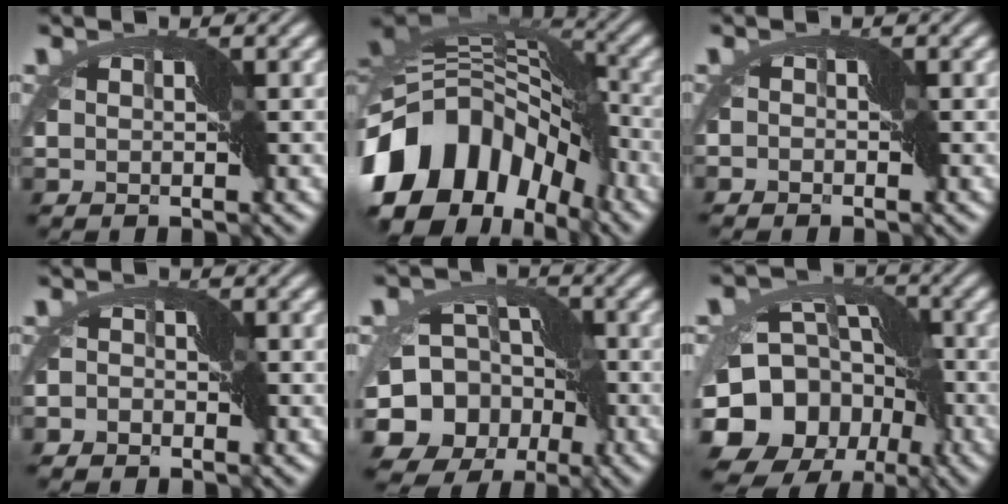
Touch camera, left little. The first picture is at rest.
{"total": 15.2, "force": [-6.4, 9.9, 9.6], "torque": [-0.212, 0.003, -0.122]}
{"total": 1.7, "force": [-1.5, 0.8, 0.1], "torque": [-0.006, 0.006, -0.027]}
{"total": 4.1, "force": [-3.5, 2.0, 0.4], "torque": [0.005, -0.003, -0.060]}
{"total": 12.6, "force": [-4.6, 10.4, 5.4], "torque": [-0.094, -0.021, -0.098]}
{"total": 14.6, "force": [-5.4, 11.7, 7.0], "torque": [-0.127, -0.004, -0.104]}